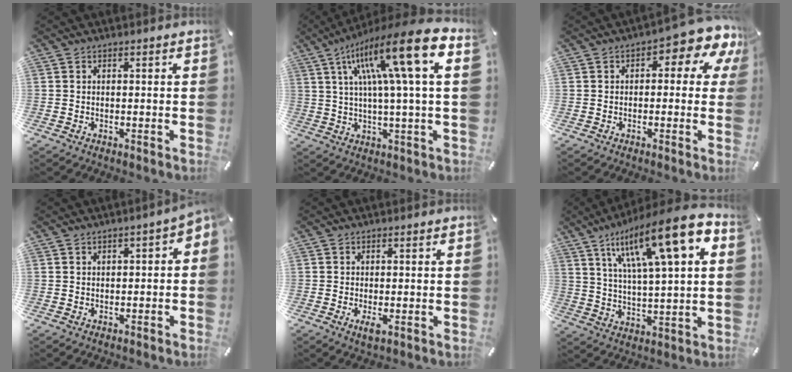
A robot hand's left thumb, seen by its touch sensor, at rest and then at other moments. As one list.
[{"total": 20.1, "force": [7.2, 2.6, 18.5], "torque": [-0.333, -0.028, 0.093]}, {"total": 8.6, "force": [3.6, 3.5, 6.9], "torque": [-0.090, -0.026, 0.056]}, {"total": 2.5, "force": [-0.5, 1.3, 2.1], "torque": [-0.029, 0.005, -0.012]}, {"total": 2.6, "force": [-0.4, 0.5, 2.5], "torque": [-0.049, -0.008, -0.007]}, {"total": 18.5, "force": [10.0, 3.9, 15.1], "torque": [-0.269, -0.048, 0.154]}]